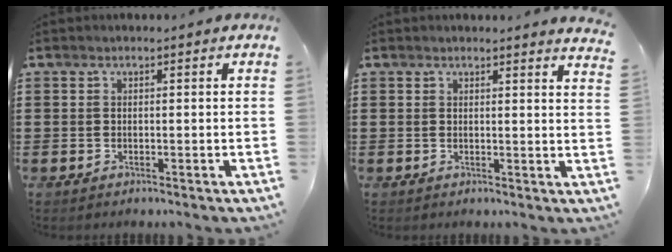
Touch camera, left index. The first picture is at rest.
{"total": 1.8, "force": [1.7, -0.3, 0.5], "torque": [-0.006, -0.007, 0.031]}